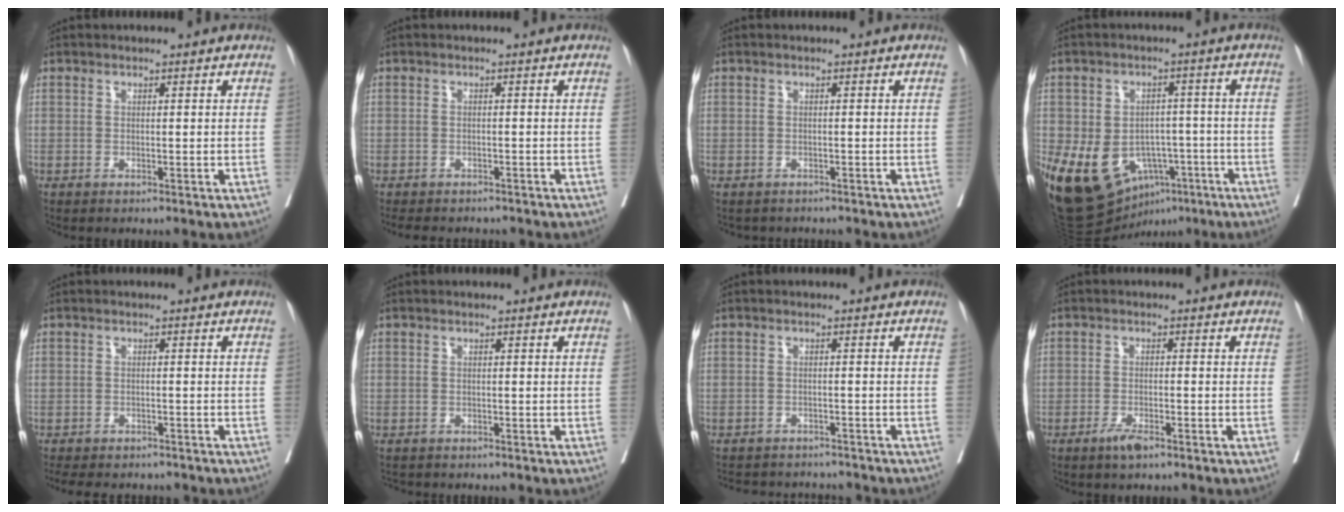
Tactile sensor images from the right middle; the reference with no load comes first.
{"total": 7.8, "force": [-6.8, 2.6, 2.7], "torque": [-0.038, -0.002, -0.089]}
{"total": 3.0, "force": [-2.7, 1.3, 0.4], "torque": [-0.011, -0.002, -0.037]}
{"total": 14.9, "force": [-6.0, 10.8, 8.3], "torque": [-0.153, 0.013, -0.076]}
{"total": 9.9, "force": [-8.7, 3.3, 3.5], "torque": [-0.061, -0.006, -0.111]}
{"total": 1.5, "force": [-1.4, 0.5, 0.2], "torque": [-0.008, -0.005, -0.023]}
{"total": 9.1, "force": [-8.6, 2.3, 1.7], "torque": [-0.031, 0.009, -0.110]}
{"total": 2.8, "force": [-1.9, 0.6, 1.9], "torque": [-0.040, -0.002, -0.036]}